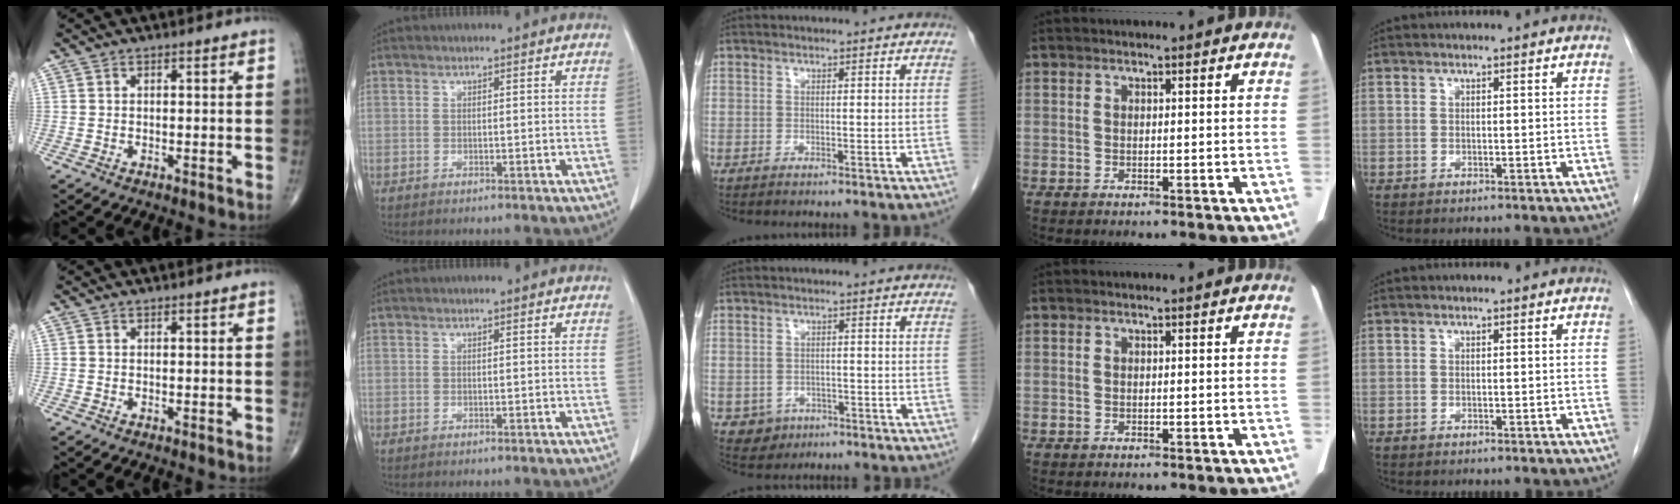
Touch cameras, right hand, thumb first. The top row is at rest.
{"middle": {"total": 3.2, "force": [-1.4, 2.8, 0.6], "torque": [-0.005, 0.008, -0.013]}}